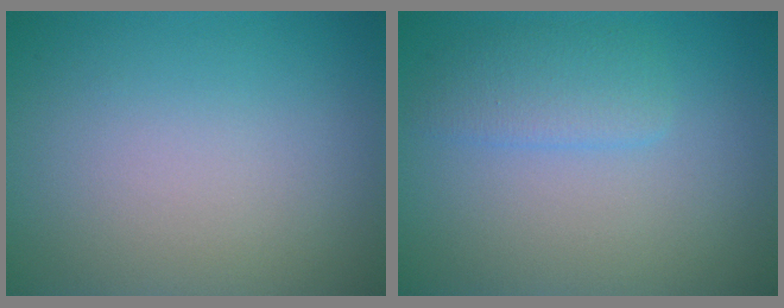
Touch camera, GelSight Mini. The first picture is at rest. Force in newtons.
{"total": 2.3, "press": 2.3, "slide": 0.1}